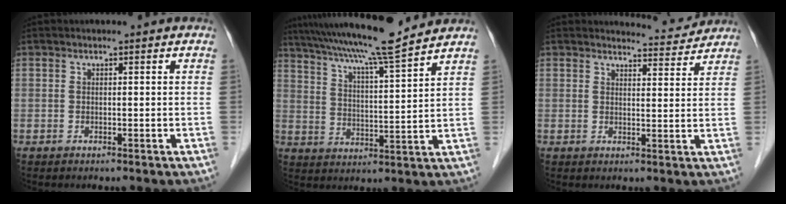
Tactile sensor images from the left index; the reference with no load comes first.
{"total": 15.2, "force": [13.2, -0.5, 7.5], "torque": [-0.134, 0.009, 0.202]}
{"total": 4.2, "force": [4.1, 0.3, -0.8], "torque": [0.002, -0.011, 0.047]}